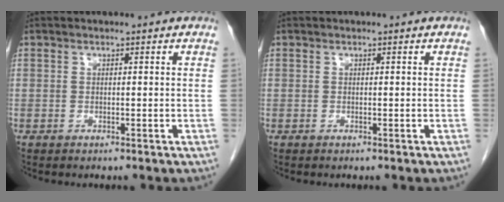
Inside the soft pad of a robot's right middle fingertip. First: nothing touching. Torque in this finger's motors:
{"motor_torque": [-0.24, 0.30, -0.02, -0.01]}